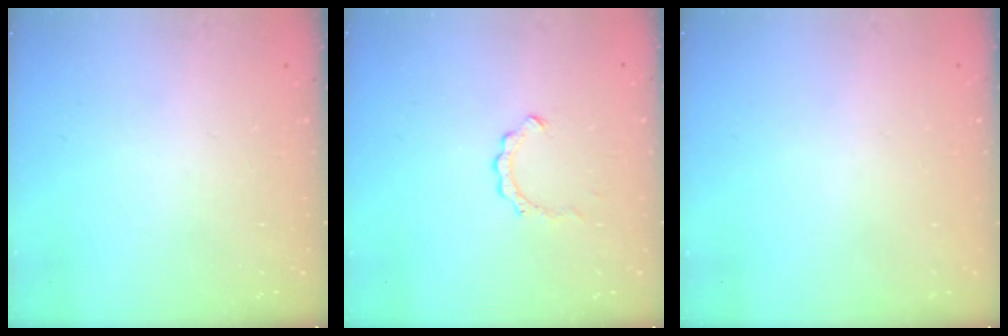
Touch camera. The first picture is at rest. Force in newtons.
{"total": 2.4, "press": 2.4, "slide": 0.2}
{"total": 1.4, "press": 1.4, "slide": 0.1}